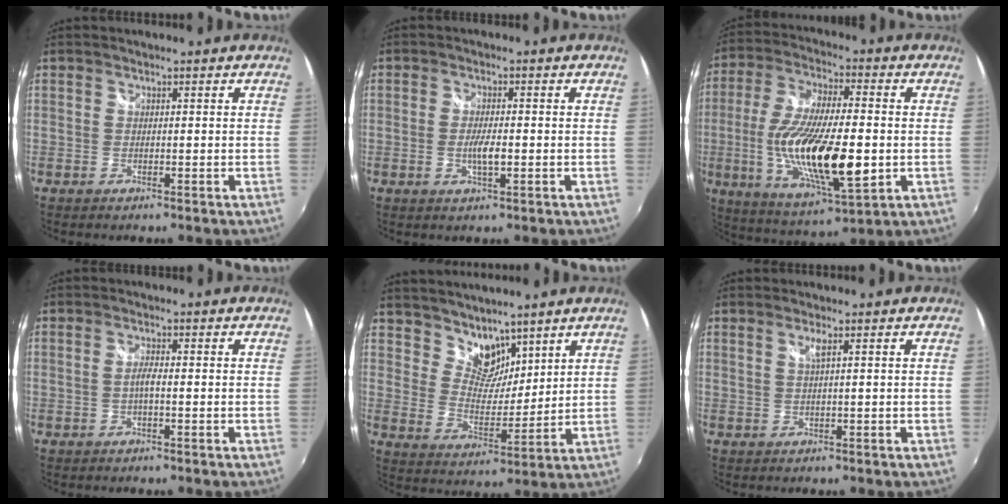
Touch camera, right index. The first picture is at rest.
{"total": 3.3, "force": [-0.8, 0.8, 3.1], "torque": [-0.058, -0.005, -0.014]}
{"total": 20.4, "force": [-3.1, 6.3, 19.2], "torque": [-0.376, -0.023, -0.048]}
{"total": 1.8, "force": [-0.5, 0.2, 1.7], "torque": [-0.033, 0.002, -0.011]}
{"total": 8.2, "force": [6.4, 4.4, 2.4], "torque": [-0.028, 0.000, 0.120]}
{"total": 1.3, "force": [0.5, -0.4, 1.2], "torque": [-0.021, -0.002, 0.007]}